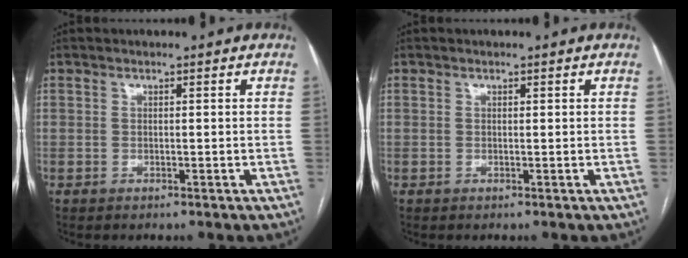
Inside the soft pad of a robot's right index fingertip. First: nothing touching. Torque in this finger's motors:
{"motor_torque": [0.14, 0.06, 0.03, 0.01]}